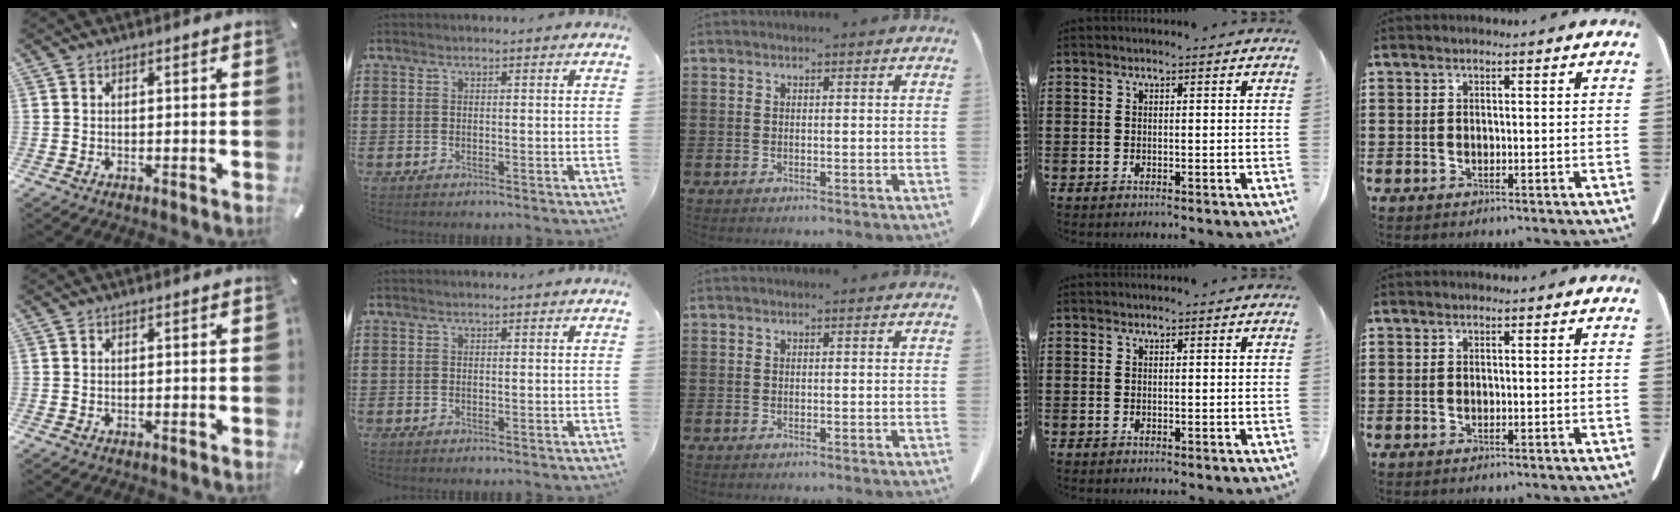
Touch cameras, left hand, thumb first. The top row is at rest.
{}